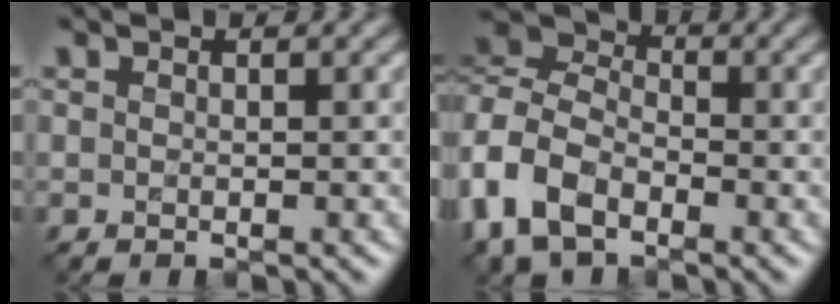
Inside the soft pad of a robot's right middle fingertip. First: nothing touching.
{"total": 8.7, "force": [-4.5, 5.5, 5.0], "torque": [-0.120, -0.011, -0.105]}